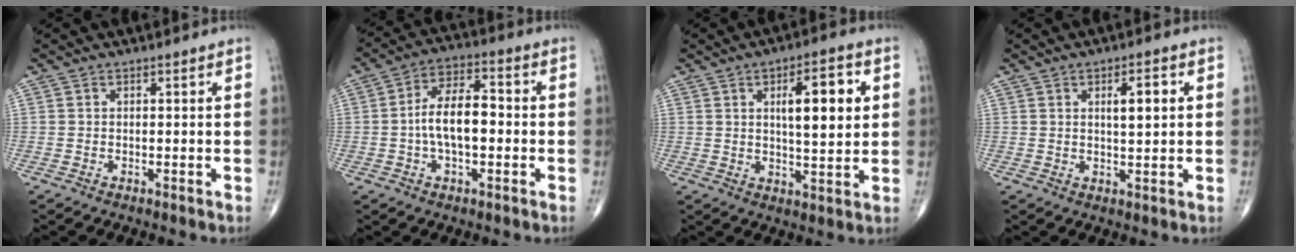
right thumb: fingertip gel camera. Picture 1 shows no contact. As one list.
[{"total": 10.3, "force": [-1.0, 5.0, 9.0], "torque": [-0.157, 0.030, -0.025]}, {"total": 11.0, "force": [2.8, 3.5, 10.0], "torque": [-0.132, -0.007, 0.043]}, {"total": 4.8, "force": [1.3, 1.5, 4.4], "torque": [-0.064, -0.003, 0.019]}]